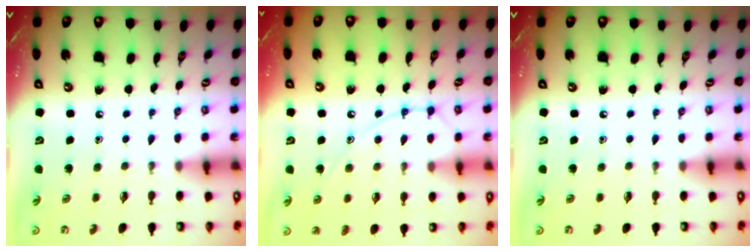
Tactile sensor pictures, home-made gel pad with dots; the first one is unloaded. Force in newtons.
{"total": 12.0, "press": 12.0, "slide": 1.0}
{"total": 0.0}